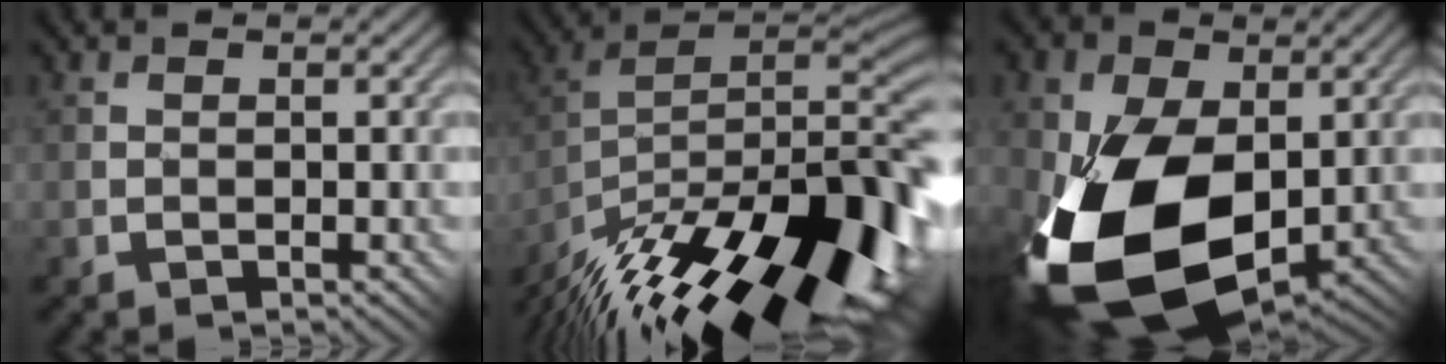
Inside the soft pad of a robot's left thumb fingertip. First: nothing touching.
{"total": 18.7, "force": [-12.4, 5.6, 12.8], "torque": [-0.188, 0.013, -0.196]}
{"total": 17.1, "force": [-2.9, 10.7, 13.0], "torque": [-0.275, -0.047, -0.043]}